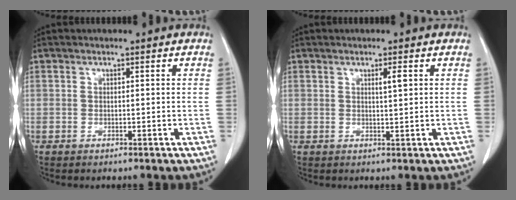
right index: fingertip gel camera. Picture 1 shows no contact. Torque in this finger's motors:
{"motor_torque": [0.13, -0.01, 0.19, 0.04]}